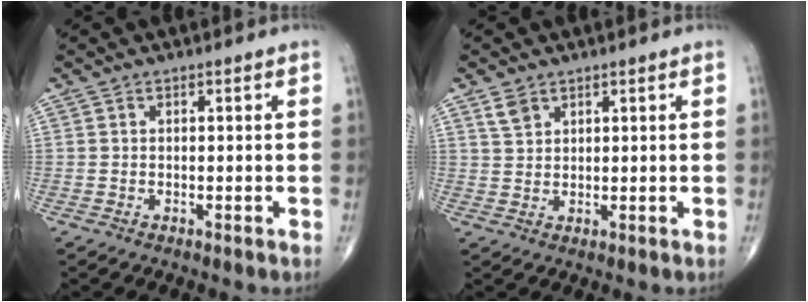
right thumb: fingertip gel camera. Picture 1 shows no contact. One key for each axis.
{"total": 2.8, "fx": 1.9, "fy": 1.7, "fz": 1.2, "tx": -0.016, "ty": -0.004, "tz": 0.042}